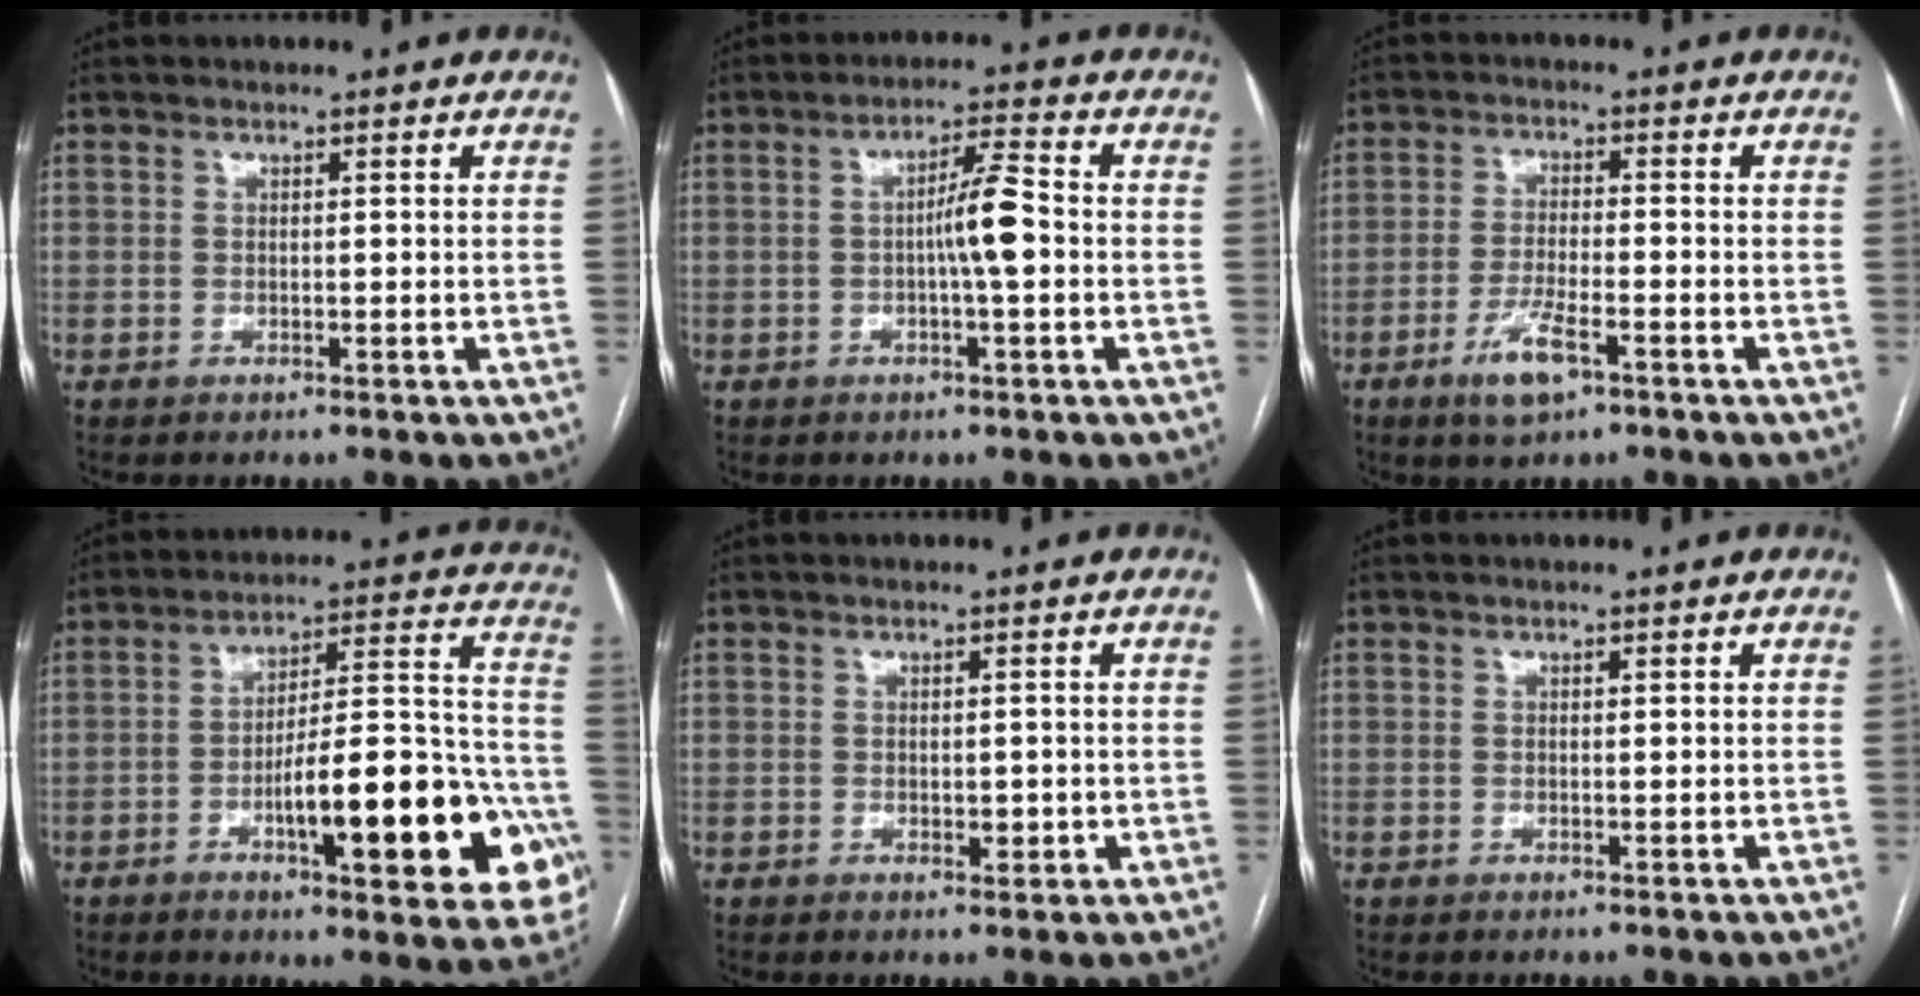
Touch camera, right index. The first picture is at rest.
{"total": 6.0, "force": [-0.6, 0.3, 5.9], "torque": [-0.102, 0.009, -0.012]}
{"total": 5.9, "force": [-3.3, 1.3, 4.8], "torque": [-0.094, -0.006, -0.056]}
{"total": 22.5, "force": [-7.9, 4.8, 20.5], "torque": [-0.206, 0.026, -0.099]}
{"total": 1.8, "force": [-0.2, 1.0, 1.4], "torque": [-0.018, -0.001, 0.001]}
{"total": 0.0}